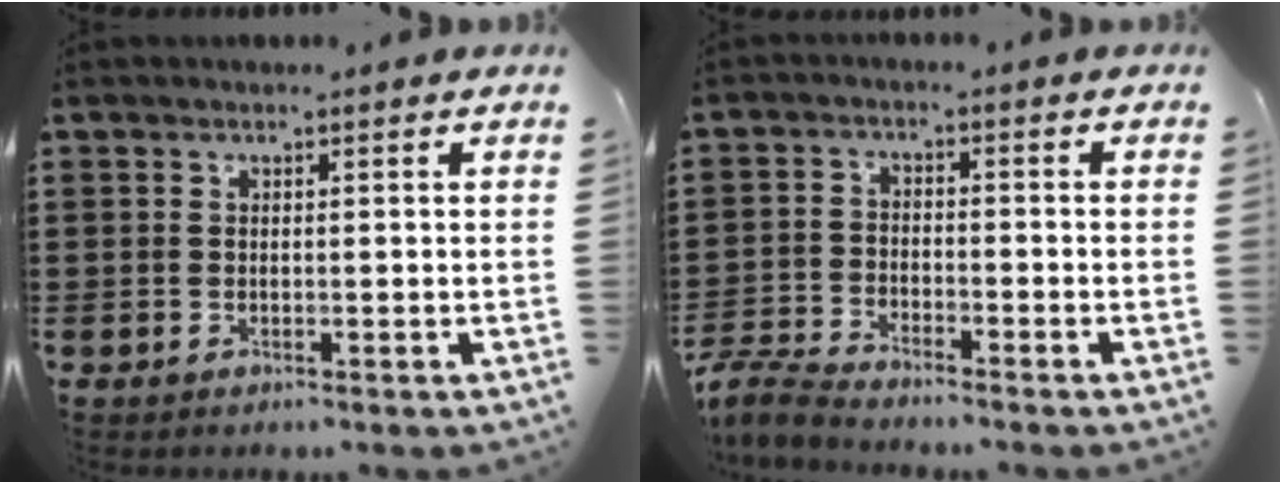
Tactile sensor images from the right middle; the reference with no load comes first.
{"total": 4.2, "force": [-4.1, 0.3, 1.2], "torque": [-0.050, -0.011, -0.089]}